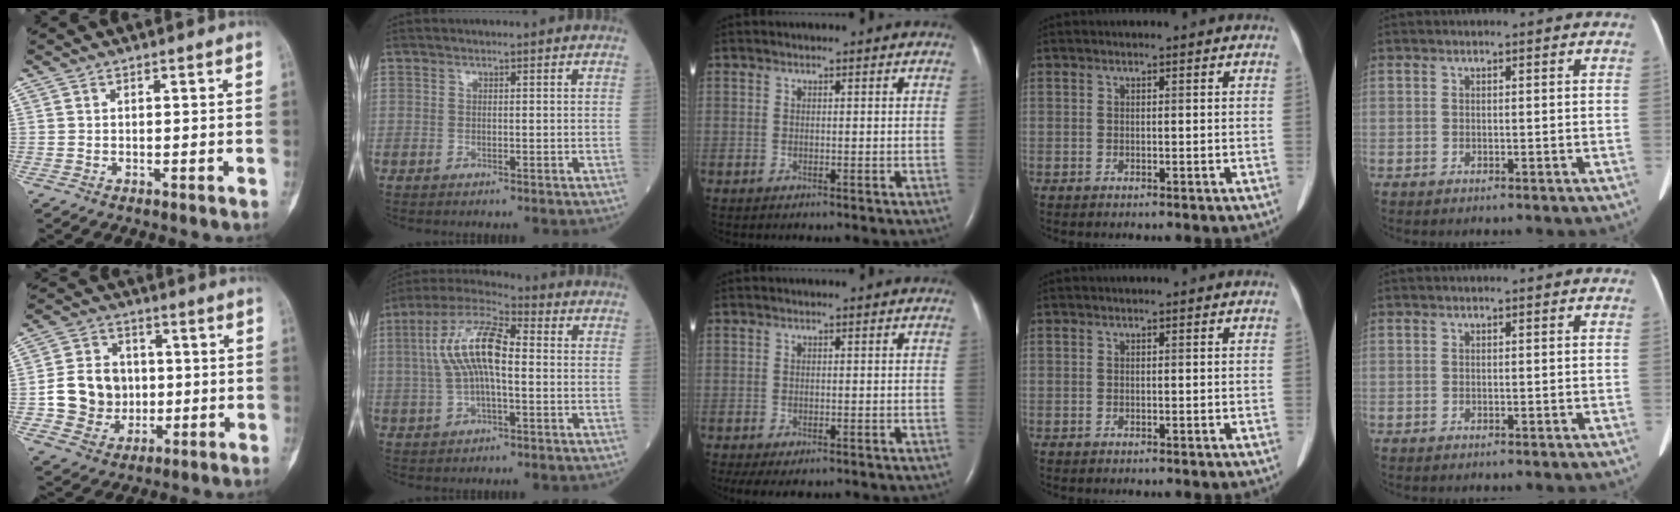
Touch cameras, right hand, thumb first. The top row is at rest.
{"thumb": {"total": 11.8, "force": [-0.6, 10.4, 5.4], "torque": [-0.062, 0.014, -0.008]}, "index": {"total": 11.3, "force": [0.7, 3.4, 10.8], "torque": [-0.224, 0.026, 0.009]}, "middle": {"total": 3.9, "force": [-2.7, 1.7, 2.3], "torque": [-0.038, -0.011, -0.040]}}